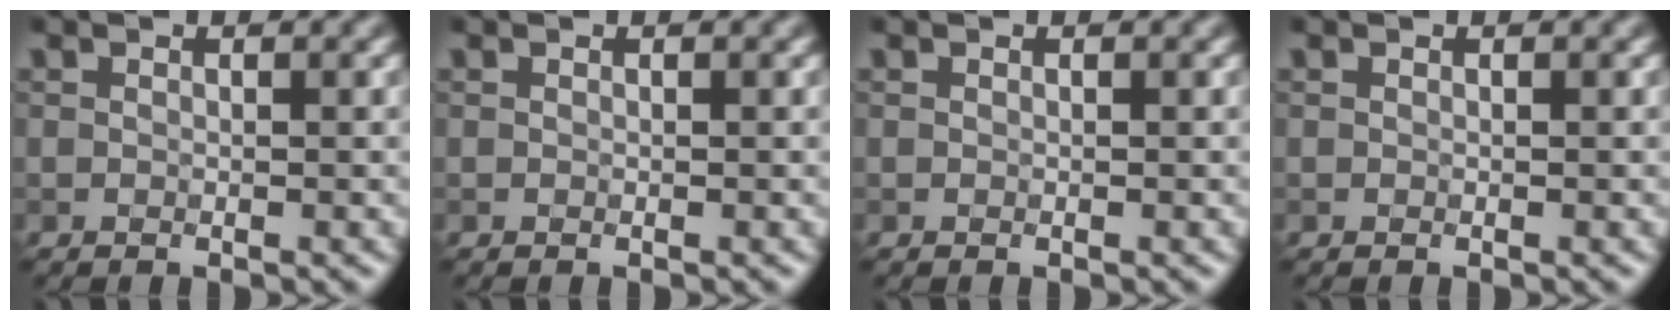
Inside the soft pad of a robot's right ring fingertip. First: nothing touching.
{"total": 0.0}
{"total": 0.0}
{"total": 0.0}